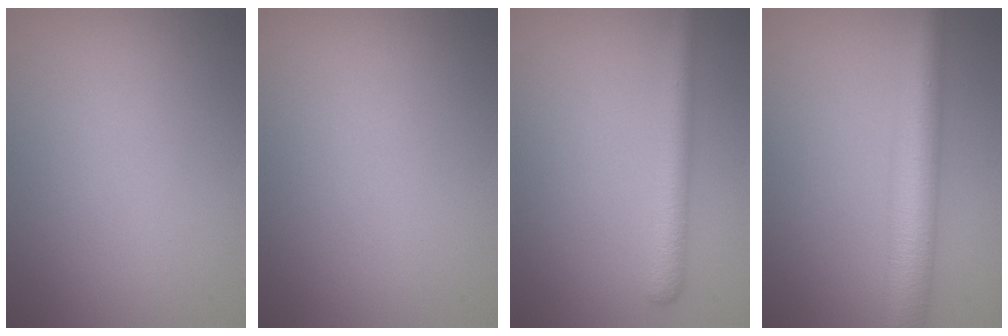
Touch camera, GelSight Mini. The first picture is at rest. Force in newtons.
{"total": 0.0}
{"total": 3.2, "press": 3.2, "slide": 0.1}
{"total": 7.1, "press": 7.1, "slide": 0.1}